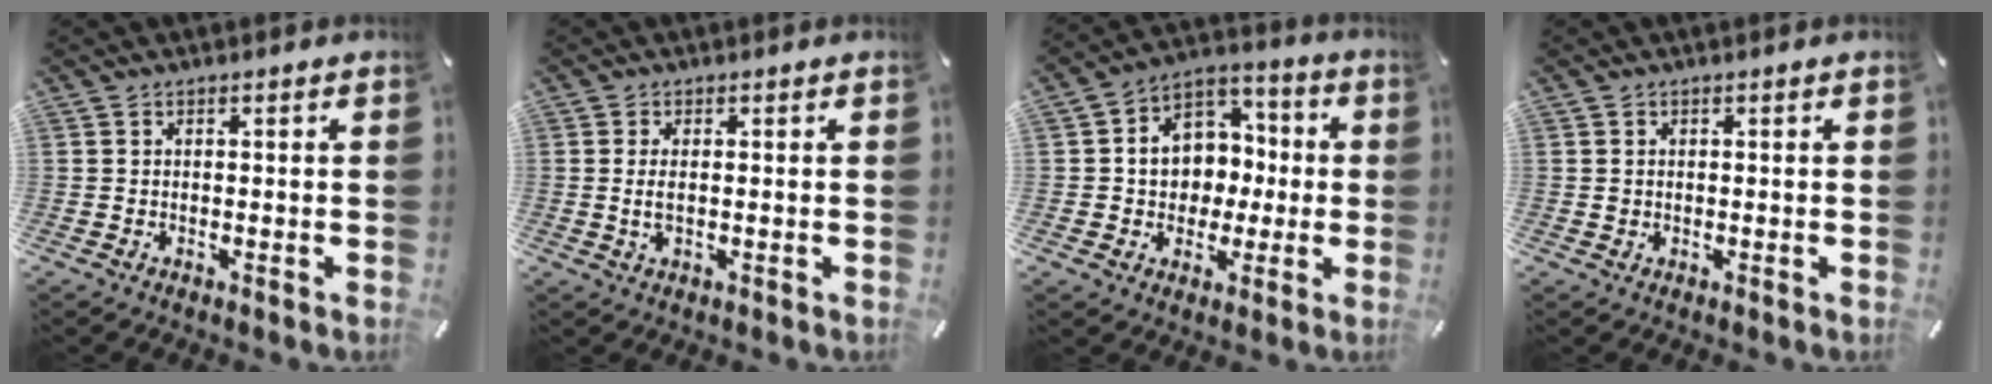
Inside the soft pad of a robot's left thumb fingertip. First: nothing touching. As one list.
[{"total": 1.7, "force": [0.2, 0.6, 1.5], "torque": [-0.024, -0.004, 0.001]}, {"total": 10.7, "force": [-1.2, 10.0, 3.8], "torque": [-0.064, 0.013, -0.015]}, {"total": 0.8, "force": [0.1, 0.7, 0.3], "torque": [-0.006, 0.003, 0.000]}]